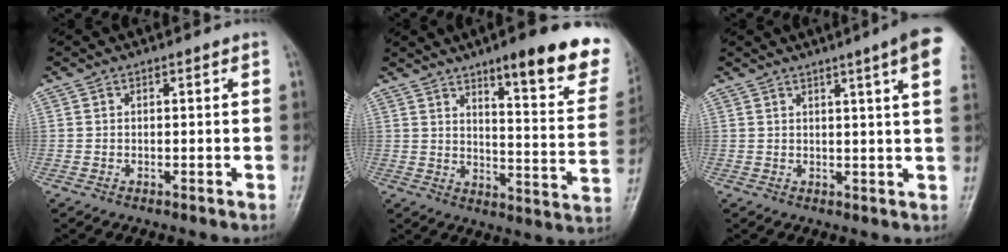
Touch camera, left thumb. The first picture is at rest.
{"total": 19.6, "force": [12.4, 4.3, 14.5], "torque": [-0.153, -0.063, 0.166]}
{"total": 9.2, "force": [4.7, 0.2, 7.9], "torque": [-0.094, -0.008, 0.045]}